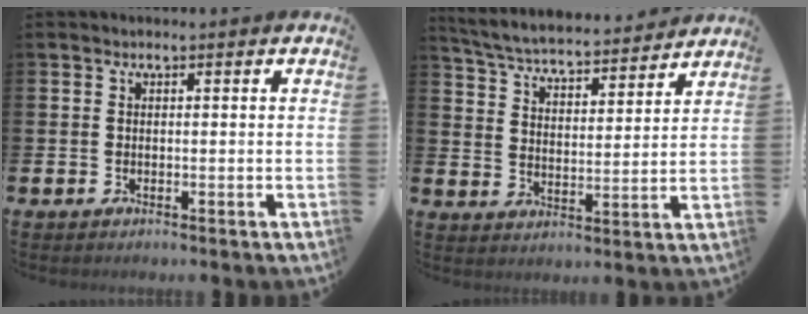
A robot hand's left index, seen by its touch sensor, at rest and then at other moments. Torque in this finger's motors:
{"motor_torque": [1.06, -1.08, 0.57, 0.13]}